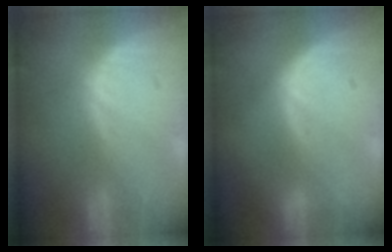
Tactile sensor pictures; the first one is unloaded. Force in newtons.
{"total": 1.3, "press": 1.3, "slide": 0.1}